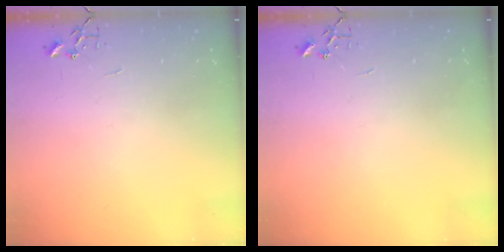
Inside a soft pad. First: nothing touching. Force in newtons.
{"total": 0.0}